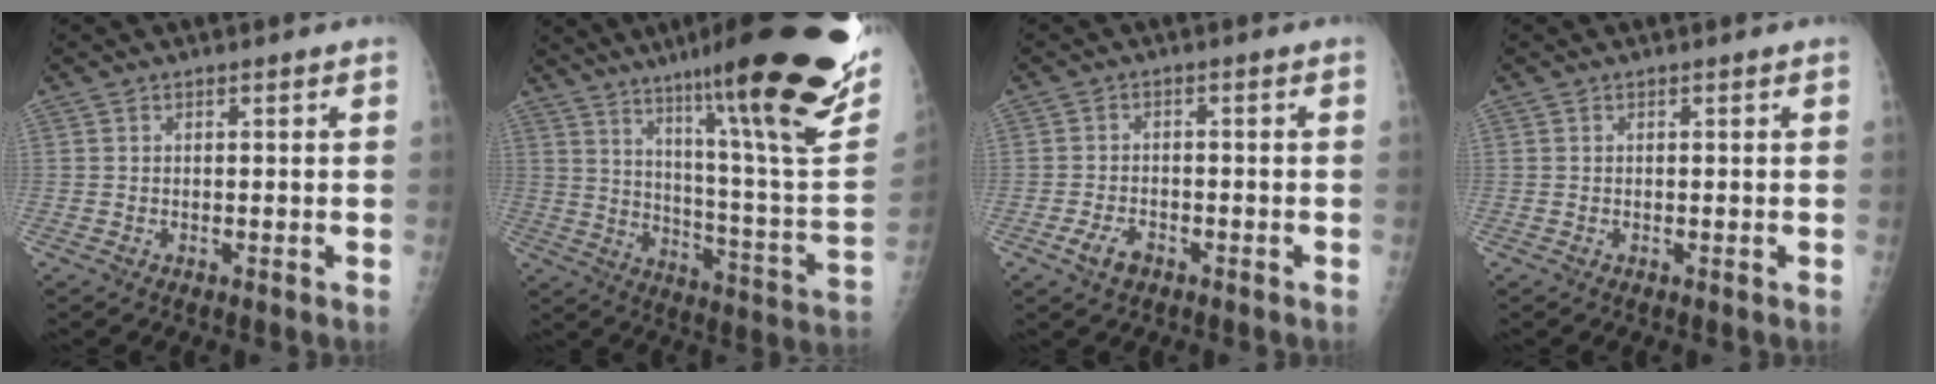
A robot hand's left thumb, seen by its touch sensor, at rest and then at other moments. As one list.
[{"total": 31.8, "force": [19.9, 4.0, 24.5], "torque": [-0.304, -0.077, 0.294]}, {"total": 3.7, "force": [-2.2, 2.1, 2.2], "torque": [-0.040, 0.013, -0.037]}, {"total": 0.0}]